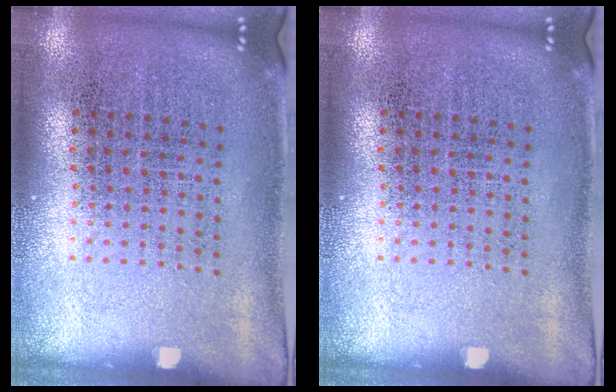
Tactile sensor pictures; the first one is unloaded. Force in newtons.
{"total": 0.0}